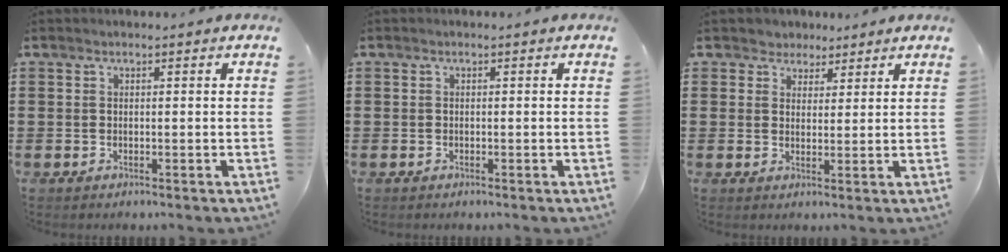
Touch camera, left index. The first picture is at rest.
{"total": 0.0}
{"total": 3.2, "force": [2.3, 2.1, -0.3], "torque": [-0.012, 0.008, 0.043]}